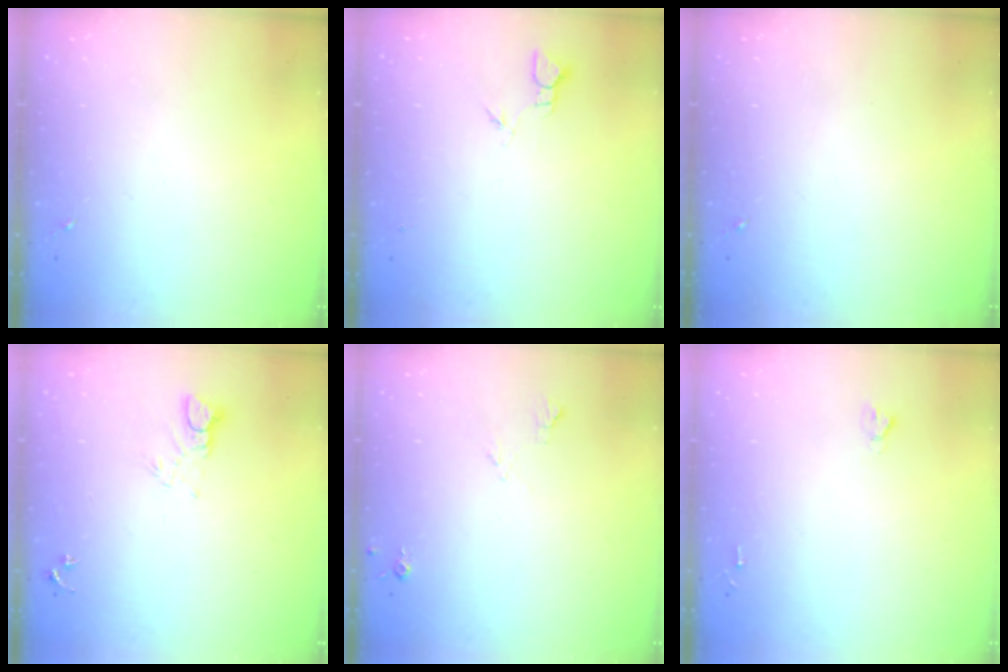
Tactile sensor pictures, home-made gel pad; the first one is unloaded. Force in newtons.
{"total": 2.4, "press": 2.4, "slide": 0.2}
{"total": 0.0}
{"total": 4.7, "press": 4.7, "slide": 0.3}
{"total": 5.1, "press": 5.1, "slide": 0.8}
{"total": 1.9, "press": 1.9, "slide": 0.2}